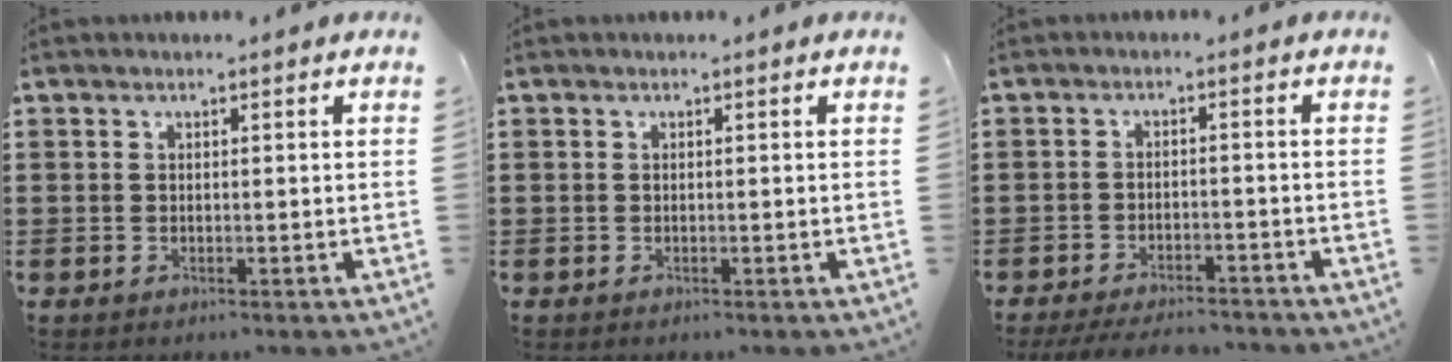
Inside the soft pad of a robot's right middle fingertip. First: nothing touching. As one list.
[{"total": 0.0}, {"total": 4.0, "force": [-3.8, 0.6, 1.0], "torque": [-0.024, 0.001, -0.077]}]